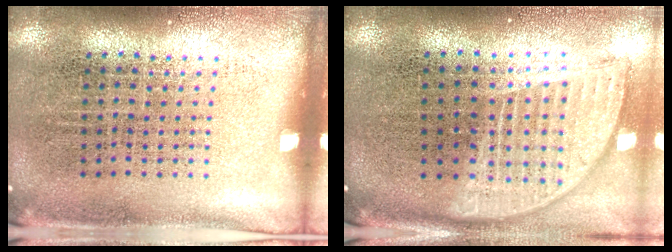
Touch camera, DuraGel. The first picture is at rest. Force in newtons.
{"total": 1.9, "press": 1.5, "slide": 1.1}